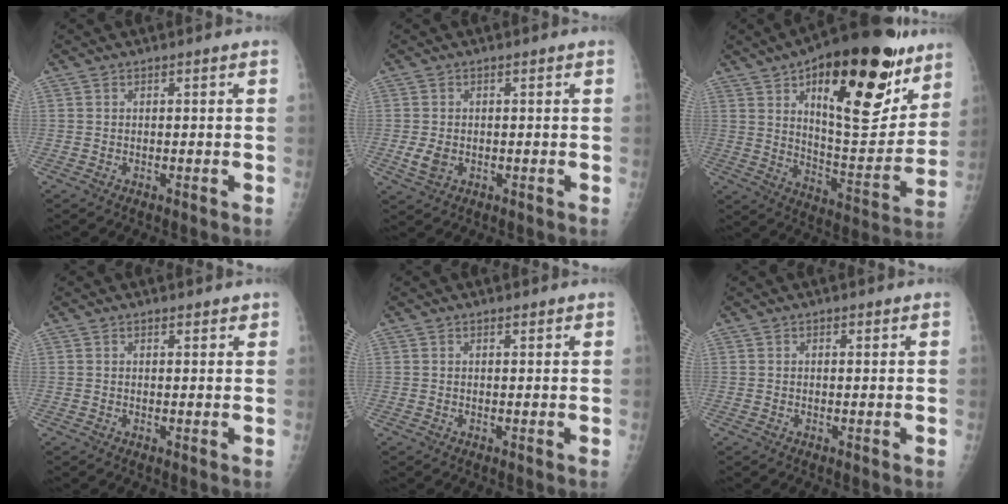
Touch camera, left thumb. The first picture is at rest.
{"total": 3.2, "force": [-0.5, 2.3, 2.1], "torque": [-0.043, -0.004, -0.006]}
{"total": 30.5, "force": [15.6, 12.4, 23.1], "torque": [-0.301, -0.048, 0.240]}
{"total": 1.6, "force": [1.3, 0.8, 0.6], "torque": [0.004, -0.006, 0.014]}
{"total": 0.8, "force": [0.7, 0.3, 0.3], "torque": [-0.004, -0.005, 0.009]}
{"total": 0.8, "force": [0.5, 0.4, 0.5], "torque": [-0.004, -0.002, 0.006]}